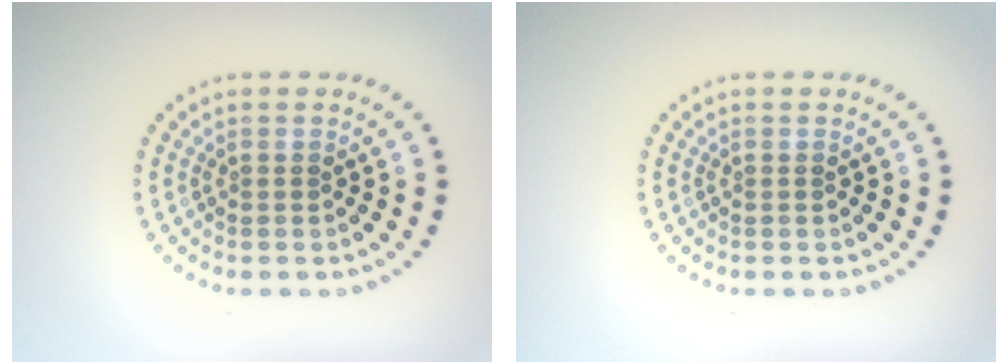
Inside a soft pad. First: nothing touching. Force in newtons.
{"total": 0.0}